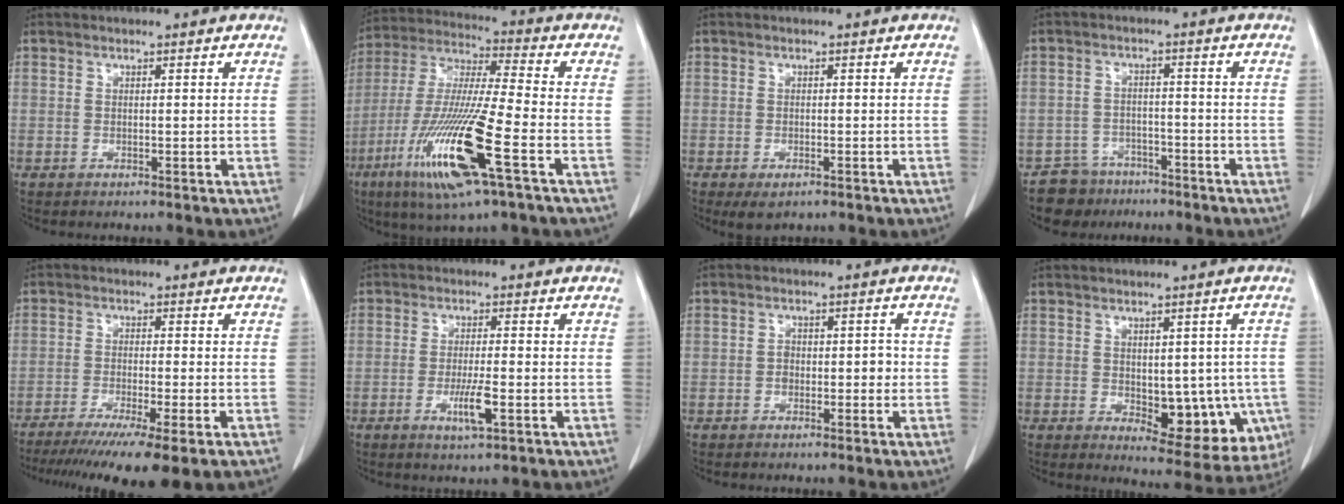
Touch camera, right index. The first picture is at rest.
{"total": 19.1, "force": [-7.6, 0.9, 17.5], "torque": [-0.383, -0.034, -0.145]}
{"total": 2.4, "force": [-1.3, 1.2, 1.6], "torque": [-0.027, -0.004, -0.011]}
{"total": 5.3, "force": [-3.8, 3.6, -0.7], "torque": [0.018, 0.013, -0.063]}
{"total": 14.1, "force": [-10.4, 0.3, 9.5], "torque": [-0.125, -0.037, -0.162]}
{"total": 4.6, "force": [-1.7, 0.3, 4.2], "torque": [-0.080, -0.008, -0.029]}
{"total": 2.7, "force": [-0.7, 1.7, 2.0], "torque": [-0.021, 0.011, -0.010]}
{"total": 9.4, "force": [-1.9, 5.0, 7.8], "torque": [-0.074, -0.001, -0.011]}